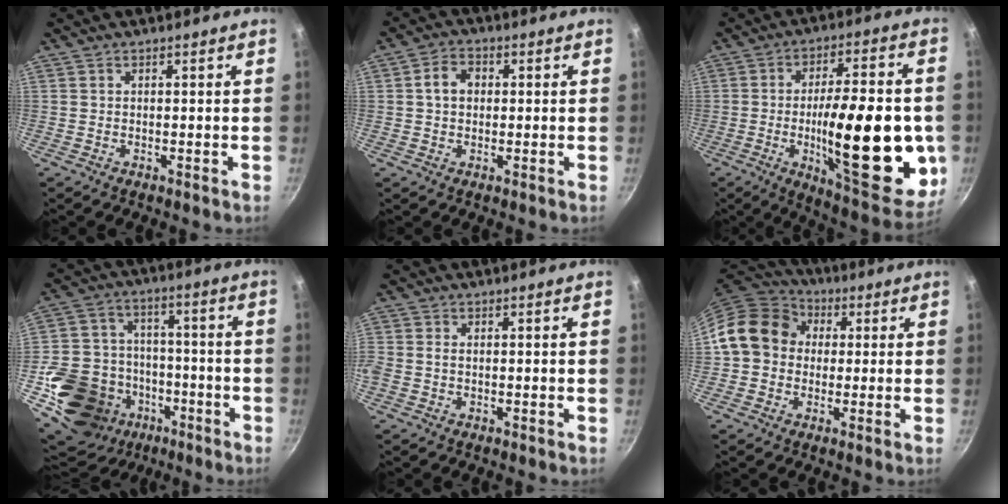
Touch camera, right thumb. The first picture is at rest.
{"total": 4.9, "force": [0.5, 3.9, 3.0], "torque": [-0.033, 0.012, 0.001]}
{"total": 27.4, "force": [-4.2, 9.2, 25.5], "torque": [-0.340, -0.002, -0.057]}
{"total": 21.8, "force": [-9.2, 17.7, 8.9], "torque": [-0.144, 0.057, -0.141]}
{"total": 1.8, "force": [-0.2, 1.4, 1.2], "torque": [-0.026, 0.004, -0.007]}
{"total": 13.0, "force": [1.8, 11.1, 6.6], "torque": [-0.082, 0.026, 0.013]}